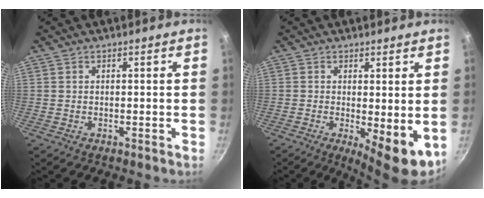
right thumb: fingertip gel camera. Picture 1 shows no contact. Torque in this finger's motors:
{"motor_torque": [-0.15, 0.70, 0.05, 0.01, 0.20]}